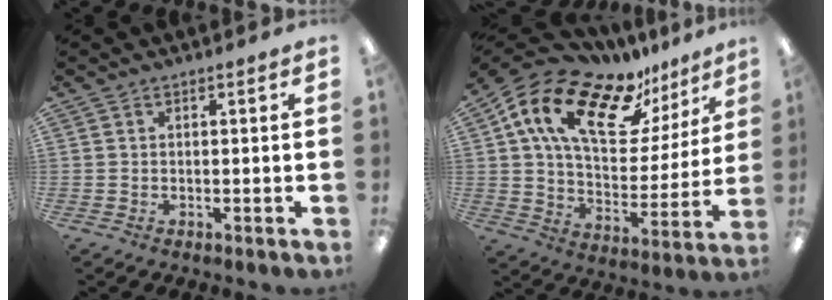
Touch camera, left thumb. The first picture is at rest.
{"total": 19.4, "force": [12.0, 9.6, 11.9], "torque": [-0.214, -0.061, 0.212]}